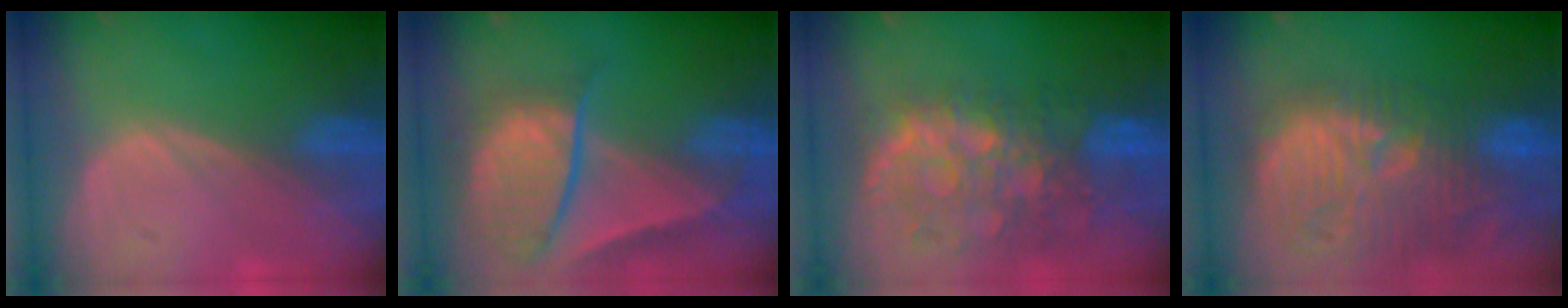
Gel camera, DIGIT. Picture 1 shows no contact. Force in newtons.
{"total": 10.1, "press": 8.3, "slide": 5.7}
{"total": 10.9, "press": 9.5, "slide": 5.2}
{"total": 13.6, "press": 12.6, "slide": 5.2}